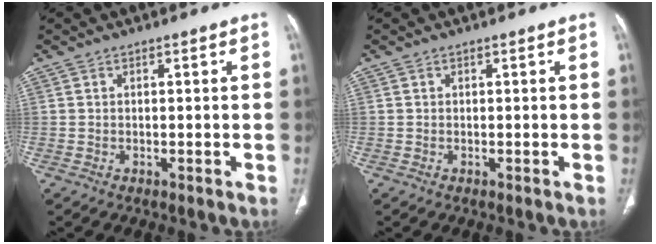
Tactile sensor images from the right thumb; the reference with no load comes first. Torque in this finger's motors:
{"motor_torque": [-0.26, 0.45, 0.29, 0.12, 0.02]}